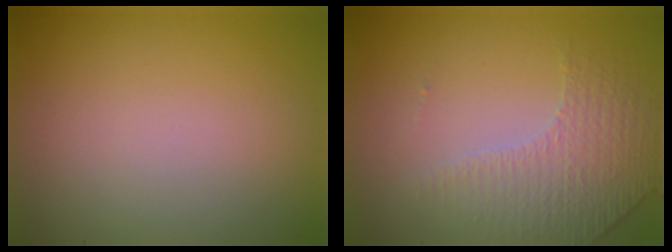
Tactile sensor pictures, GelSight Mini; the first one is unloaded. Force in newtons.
{"total": 4.4, "press": 2.8, "slide": 3.4}